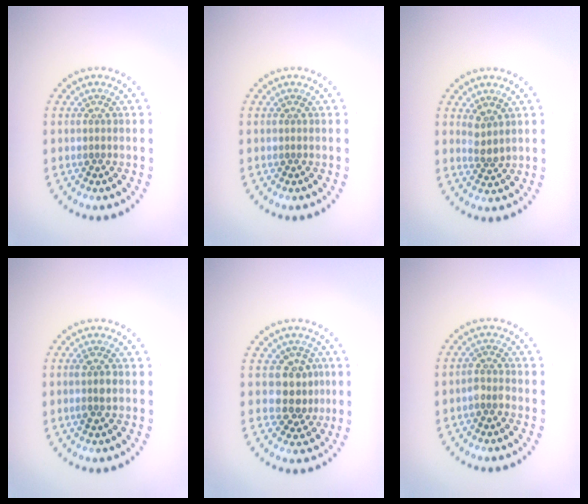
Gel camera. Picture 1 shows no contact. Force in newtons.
{"total": 0.0}
{"total": 1.7, "press": 1.3, "slide": 1.1}
{"total": 1.5, "press": 1.4, "slide": 0.5}
{"total": 3.1, "press": 2.8, "slide": 1.4}
{"total": 1.5, "press": 1.2, "slide": 0.8}